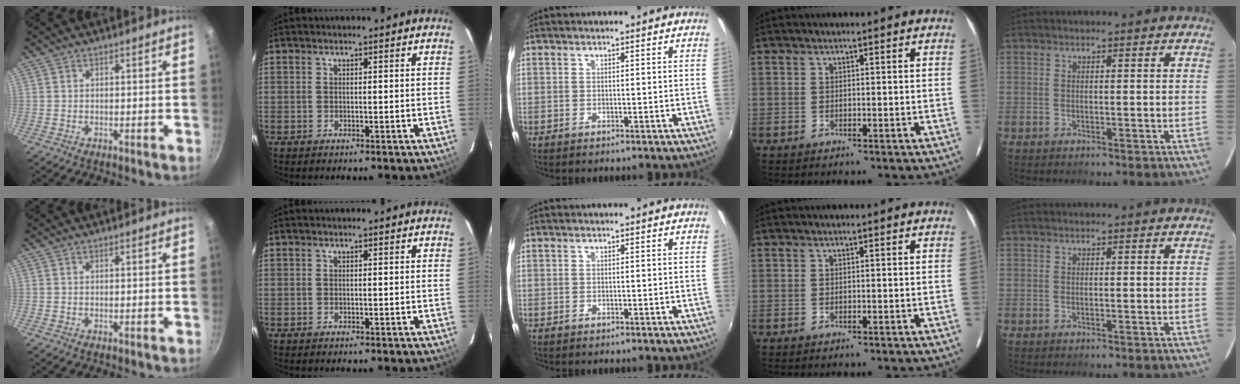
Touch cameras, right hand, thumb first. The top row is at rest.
{}